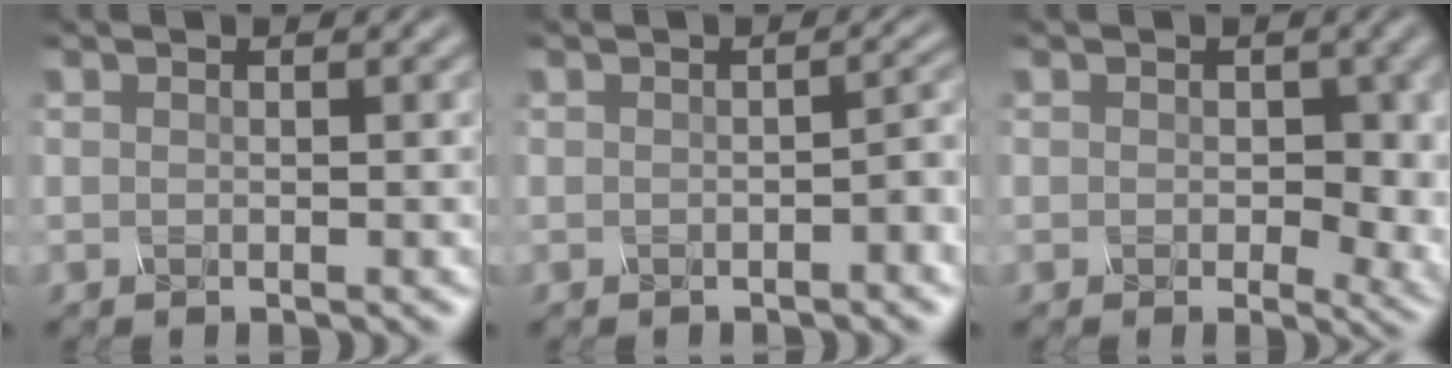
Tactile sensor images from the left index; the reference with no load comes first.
{"total": 1.6, "force": [-0.6, 0.4, 1.5], "torque": [-0.021, 0.006, -0.008]}
{"total": 4.6, "force": [0.5, 3.0, 3.5], "torque": [-0.035, -0.011, 0.005]}